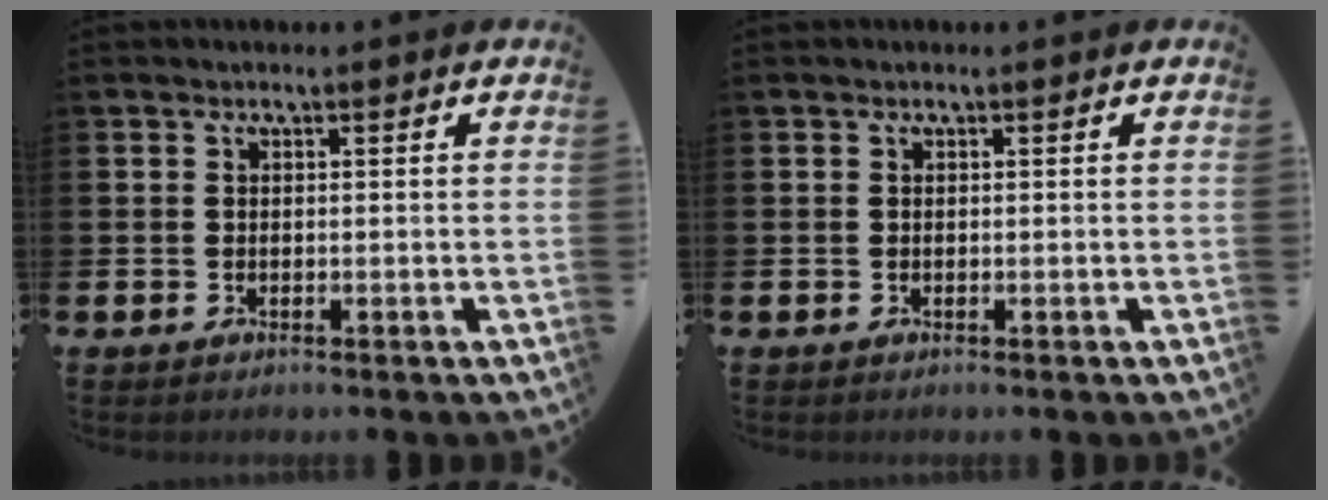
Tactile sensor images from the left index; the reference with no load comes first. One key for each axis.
{"total": 0.0}